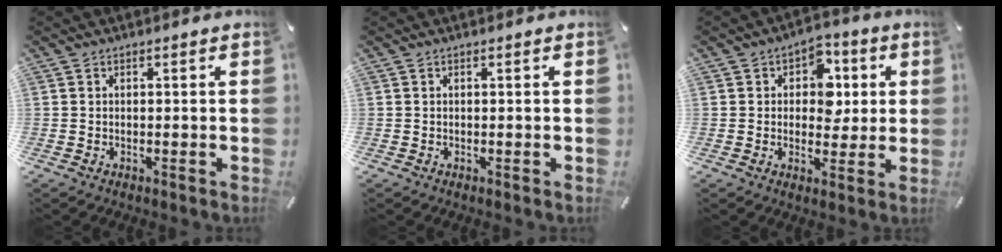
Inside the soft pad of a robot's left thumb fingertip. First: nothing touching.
{"total": 0.0}
{"total": 8.1, "force": [1.0, 6.8, 4.4], "torque": [-0.052, 0.004, 0.012]}